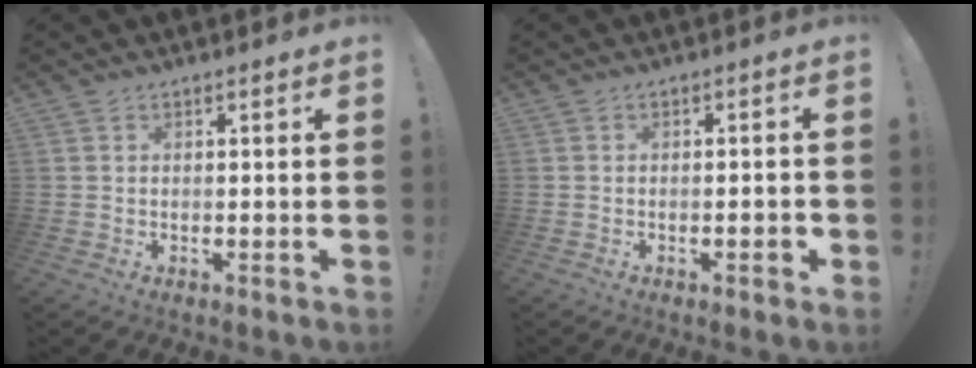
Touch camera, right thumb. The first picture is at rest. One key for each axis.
{"total": 2.5, "fx": -1.2, "fy": 0.7, "fz": 2.1, "tx": -0.025, "ty": 0.006, "tz": -0.020}